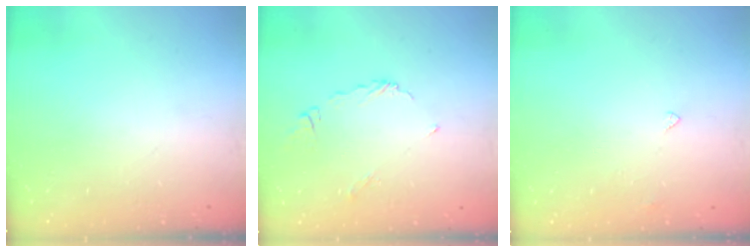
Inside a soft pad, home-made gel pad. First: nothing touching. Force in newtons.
{"total": 7.2, "press": 7.2, "slide": 0.6}
{"total": 2.8, "press": 2.7, "slide": 0.4}